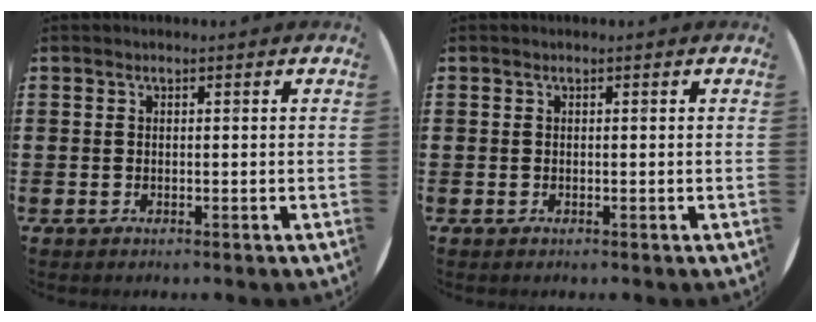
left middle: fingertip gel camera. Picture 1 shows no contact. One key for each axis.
{"total": 0.0}